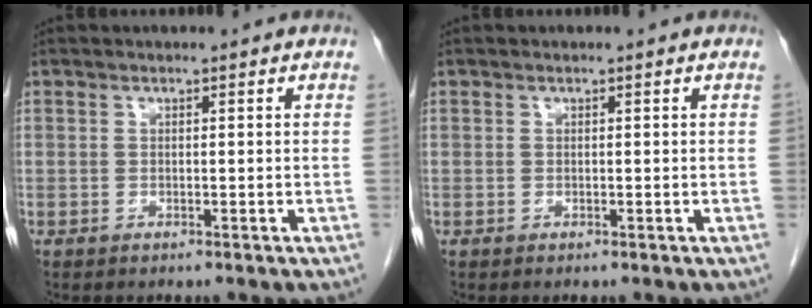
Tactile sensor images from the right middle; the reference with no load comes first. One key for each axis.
{"total": 0.0}